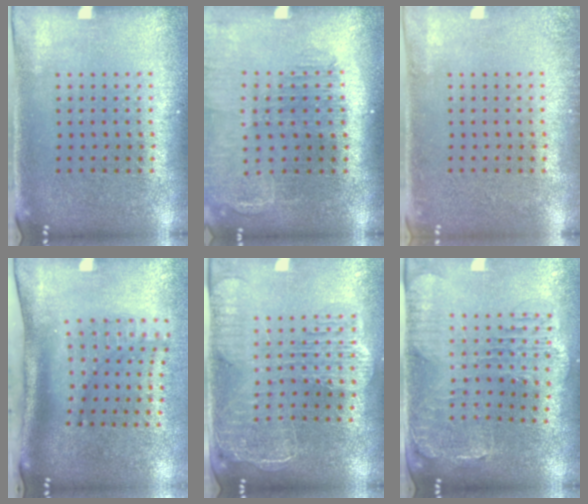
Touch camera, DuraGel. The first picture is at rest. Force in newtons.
{"total": 1.5, "press": 1.5, "slide": 0.0}
{"total": 1.1, "press": 1.1, "slide": 0.1}
{"total": 1.9, "press": 1.4, "slide": 1.3}
{"total": 2.5, "press": 2.2, "slide": 1.3}
{"total": 1.5, "press": 1.4, "slide": 0.4}